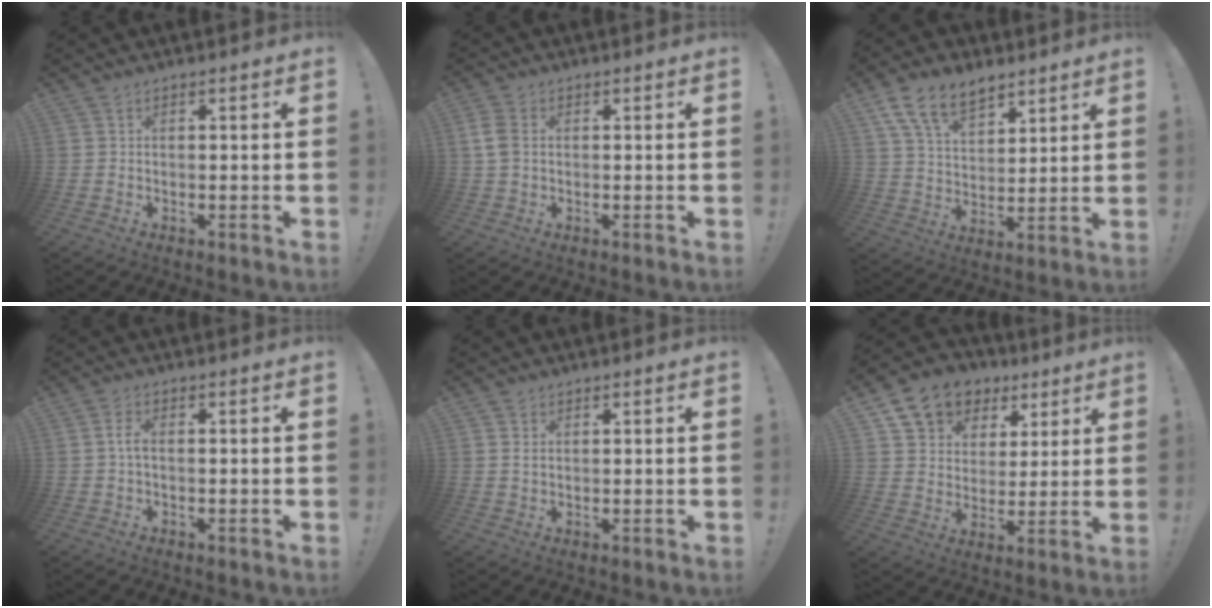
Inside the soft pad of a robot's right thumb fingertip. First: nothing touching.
{"total": 5.2, "force": [0.8, 3.4, 3.8], "torque": [-0.094, 0.003, 0.015]}
{"total": 13.4, "force": [8.5, 7.6, 6.9], "torque": [-0.124, -0.036, 0.162]}
{"total": 3.1, "force": [-0.3, 1.3, 2.8], "torque": [-0.063, 0.009, -0.006]}
{"total": 1.1, "force": [0.4, 0.9, 0.5], "torque": [-0.010, 0.002, 0.006]}
{"total": 12.7, "force": [7.1, 9.6, 4.5], "torque": [-0.070, -0.039, 0.138]}